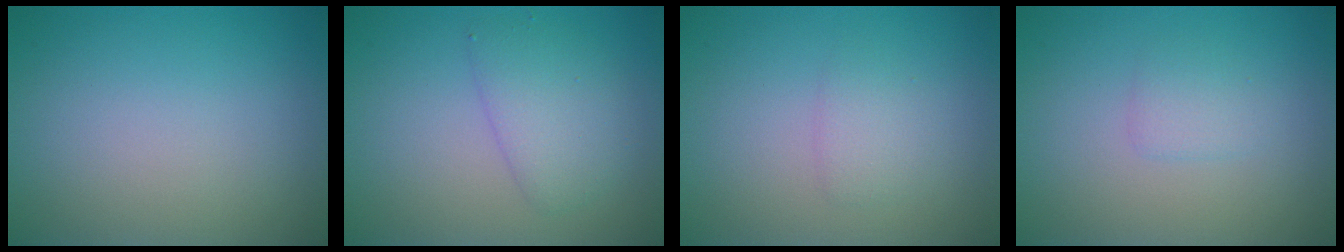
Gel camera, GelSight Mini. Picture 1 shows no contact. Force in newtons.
{"total": 3.0, "press": 3.0, "slide": 0.1}
{"total": 1.4, "press": 1.4, "slide": 0.0}
{"total": 1.3, "press": 1.2, "slide": 0.0}